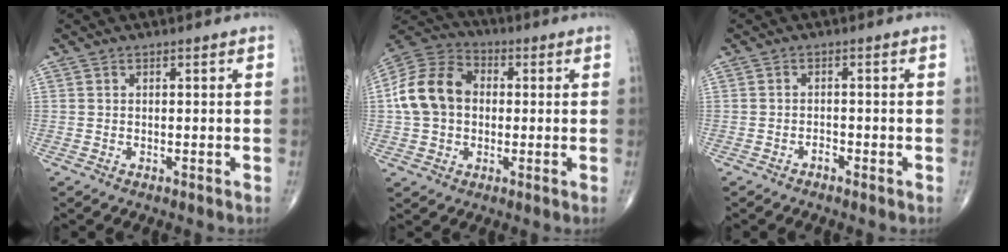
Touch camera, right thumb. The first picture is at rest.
{"total": 13.4, "force": [0.6, 10.3, 8.5], "torque": [-0.152, 0.033, 0.003]}
{"total": 1.1, "force": [-0.9, 0.5, 0.4], "torque": [-0.007, 0.005, -0.017]}